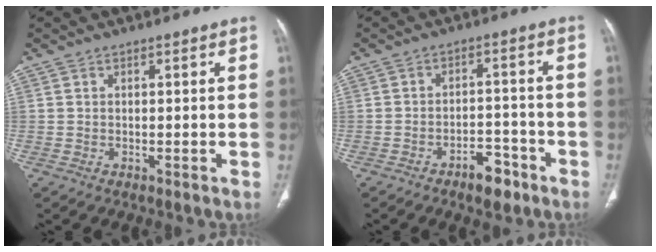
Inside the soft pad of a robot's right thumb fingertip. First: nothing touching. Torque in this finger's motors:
{"motor_torque": [1.03, 0.43, 0.72, -0.61, 0.01]}